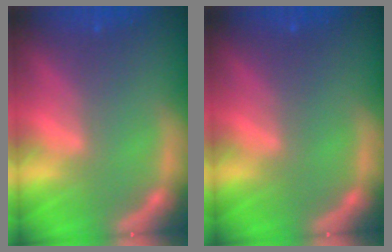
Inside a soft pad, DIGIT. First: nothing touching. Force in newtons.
{"total": 0.0}